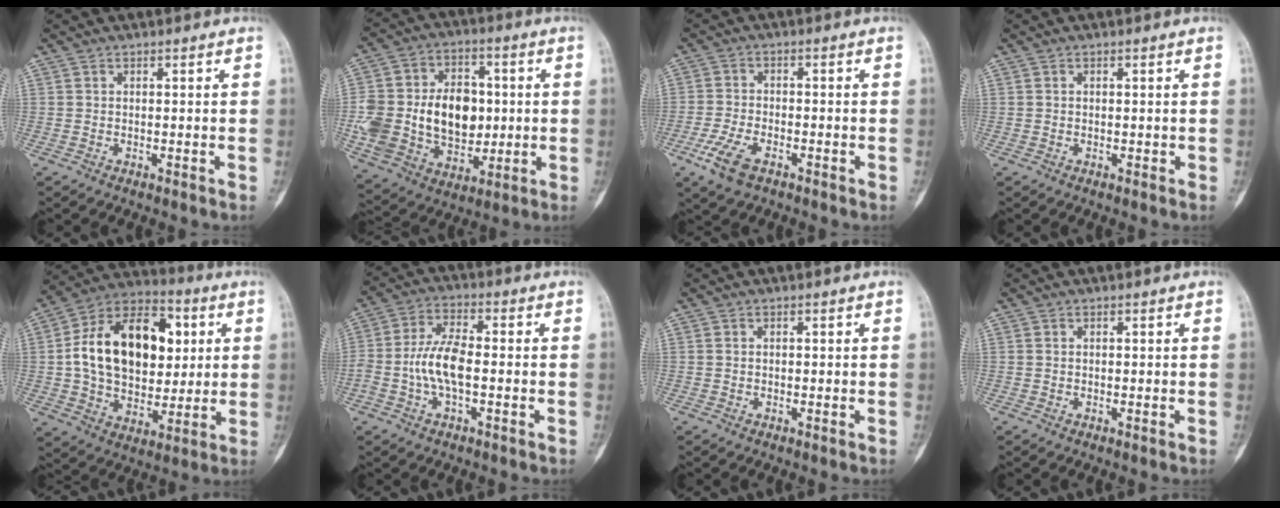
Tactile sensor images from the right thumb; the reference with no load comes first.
{"total": 22.2, "force": [-0.1, 15.9, 15.5], "torque": [-0.275, 0.015, 0.019]}
{"total": 7.0, "force": [-3.8, 3.6, 4.7], "torque": [-0.101, 0.007, -0.074]}
{"total": 0.0}
{"total": 23.6, "force": [3.6, 15.7, 17.2], "torque": [-0.253, 0.013, 0.061]}
{"total": 8.7, "force": [-1.6, 4.1, 7.5], "torque": [-0.155, 0.026, -0.037]}
{"total": 0.0}
{"total": 0.0}